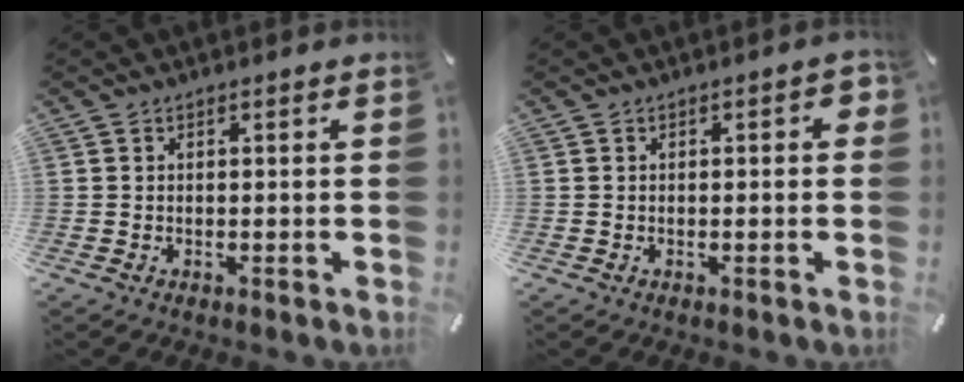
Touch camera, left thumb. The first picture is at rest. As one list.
[{"total": 2.4, "force": [-0.2, 1.0, 2.2], "torque": [-0.031, 0.002, -0.005]}]